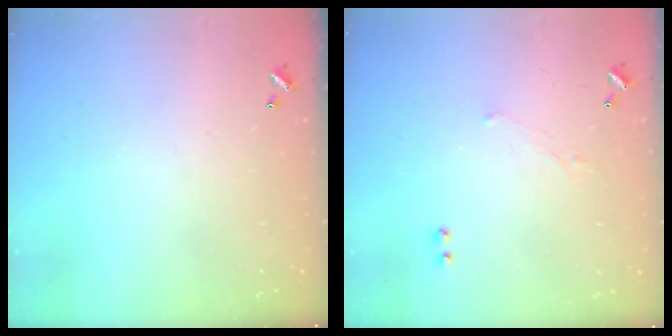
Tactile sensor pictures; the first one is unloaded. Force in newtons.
{"total": 1.2, "press": 0.8, "slide": 0.9}